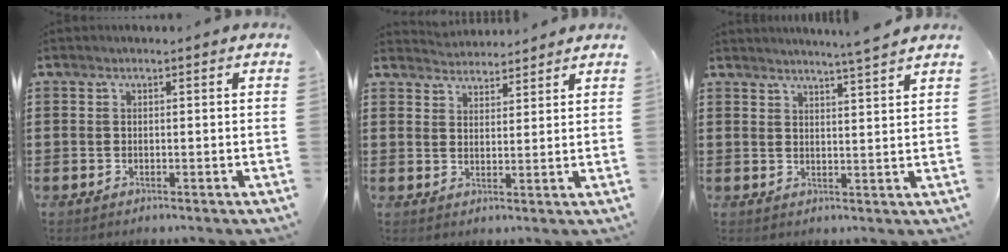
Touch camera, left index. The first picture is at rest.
{"total": 3.0, "force": [2.9, 0.1, -0.7], "torque": [0.003, -0.012, 0.055]}
{"total": 3.6, "force": [3.4, -1.1, 0.6], "torque": [-0.023, -0.017, 0.060]}